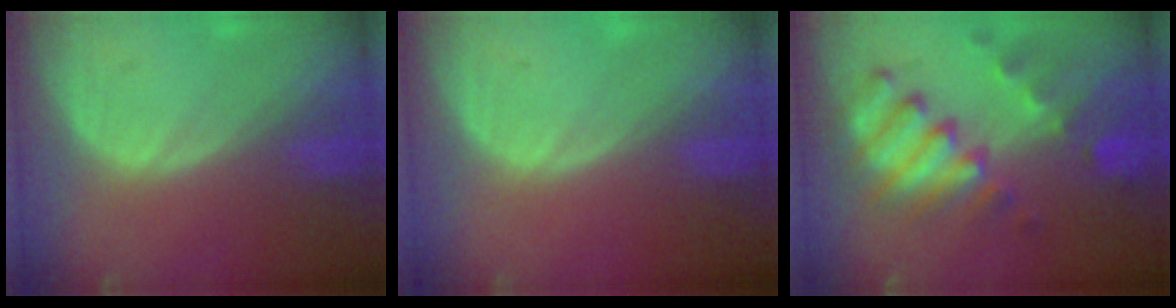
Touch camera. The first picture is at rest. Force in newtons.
{"total": 0.0}
{"total": 10.3, "press": 9.0, "slide": 5.1}